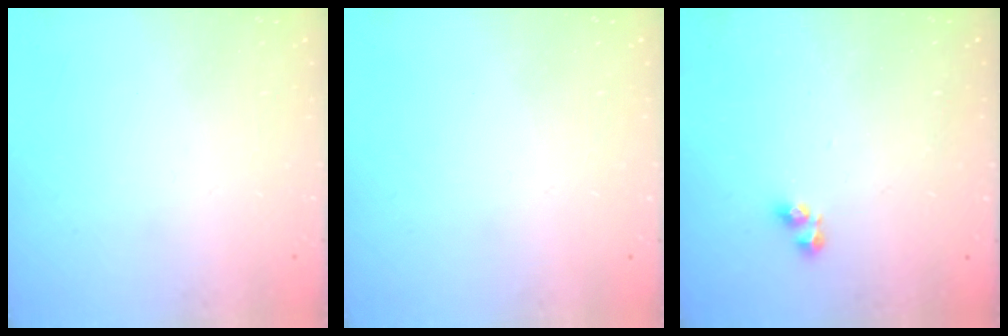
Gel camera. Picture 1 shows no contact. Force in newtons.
{"total": 0.0}
{"total": 4.2, "press": 4.1, "slide": 0.2}